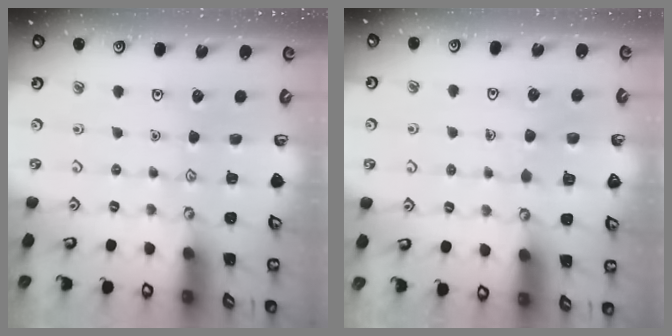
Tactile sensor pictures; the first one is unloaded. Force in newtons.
{"total": 5.8, "press": 5.8, "slide": 0.5}